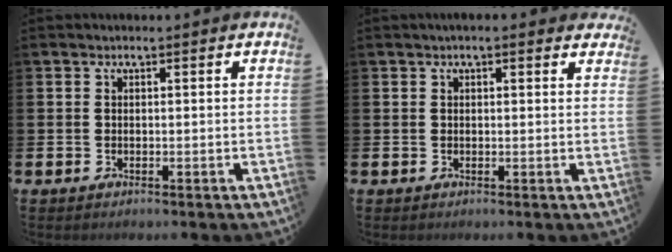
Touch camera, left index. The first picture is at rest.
{"total": 1.2, "force": [1.0, 0.3, 0.6], "torque": [-0.011, 0.005, 0.018]}